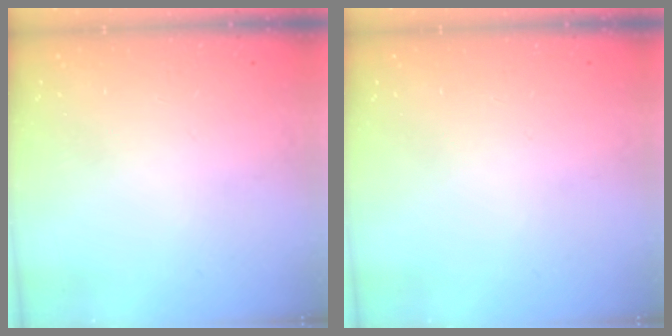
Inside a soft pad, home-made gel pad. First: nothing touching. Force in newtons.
{"total": 0.0}